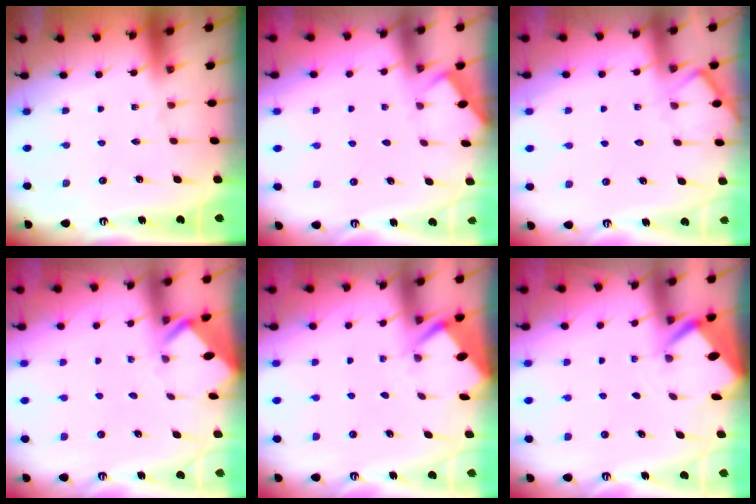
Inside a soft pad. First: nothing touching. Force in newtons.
{"total": 2.0, "press": 1.9, "slide": 0.3}
{"total": 6.8, "press": 6.8, "slide": 0.5}
{"total": 2.9, "press": 2.9, "slide": 0.1}
{"total": 2.6, "press": 2.6, "slide": 0.4}
{"total": 2.6, "press": 2.6, "slide": 0.3}